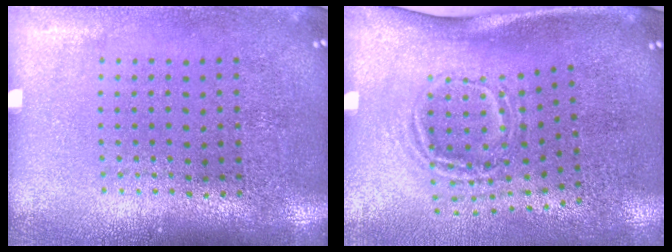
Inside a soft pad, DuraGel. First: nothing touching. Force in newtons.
{"total": 1.9, "press": 1.2, "slide": 1.4}